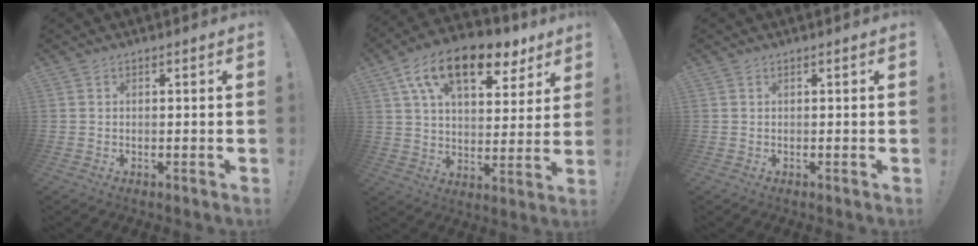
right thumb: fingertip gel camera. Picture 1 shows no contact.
{"total": 17.2, "force": [10.0, 8.9, 10.8], "torque": [-0.174, -0.054, 0.174]}
{"total": 0.0}